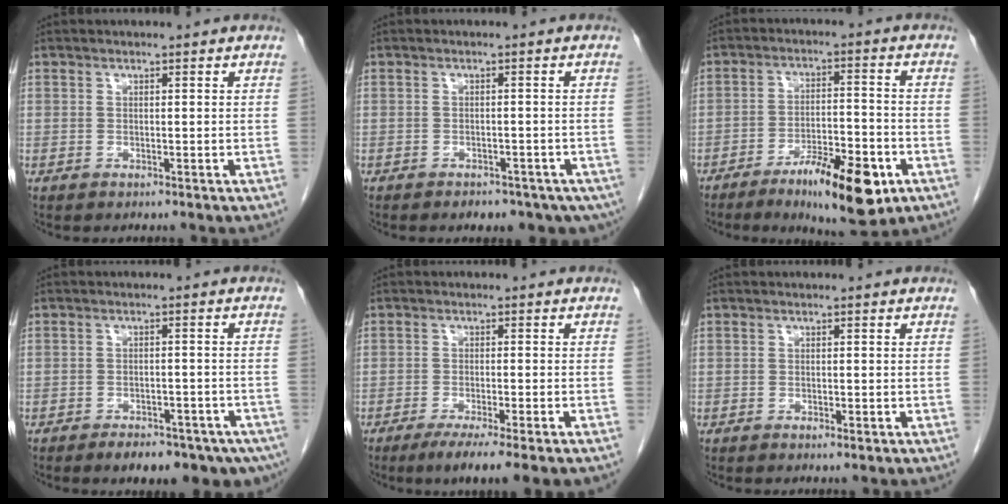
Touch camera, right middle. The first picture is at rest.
{"total": 8.4, "force": [-6.0, 4.6, 3.7], "torque": [-0.040, -0.002, -0.067]}
{"total": 12.2, "force": [-6.6, 2.8, 9.8], "torque": [-0.153, -0.008, -0.098]}
{"total": 11.5, "force": [-8.2, 5.1, 6.2], "torque": [-0.071, -0.001, -0.103]}
{"total": 7.7, "force": [-5.6, 0.0, 5.4], "torque": [-0.069, -0.018, -0.080]}
{"total": 0.8, "force": [-0.5, 0.2, 0.7], "torque": [-0.011, -0.001, -0.005]}